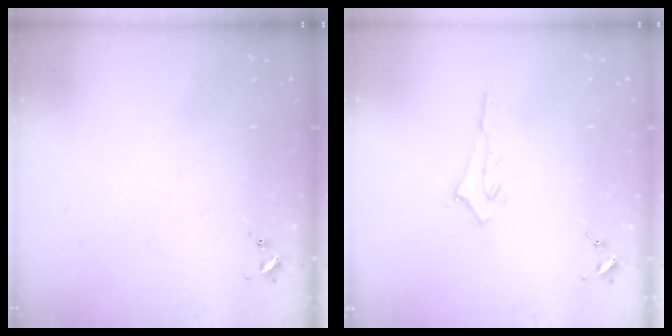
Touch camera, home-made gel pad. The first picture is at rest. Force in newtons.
{"total": 2.5, "press": 2.5, "slide": 0.2}